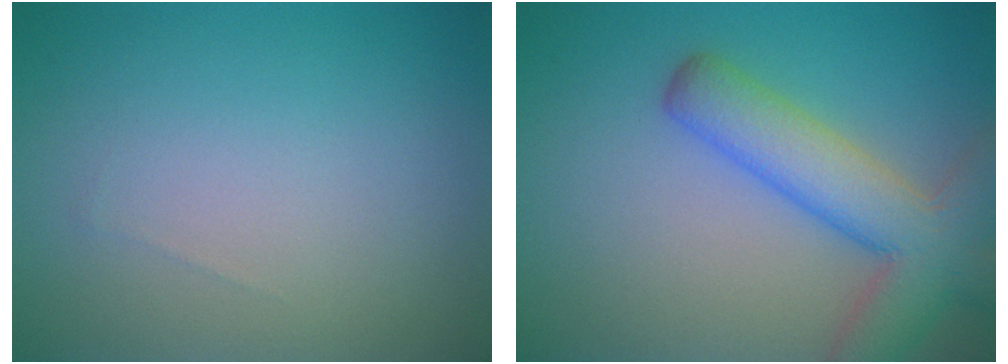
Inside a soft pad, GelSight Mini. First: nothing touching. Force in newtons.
{"total": 6.9, "press": 6.9, "slide": 0.4}